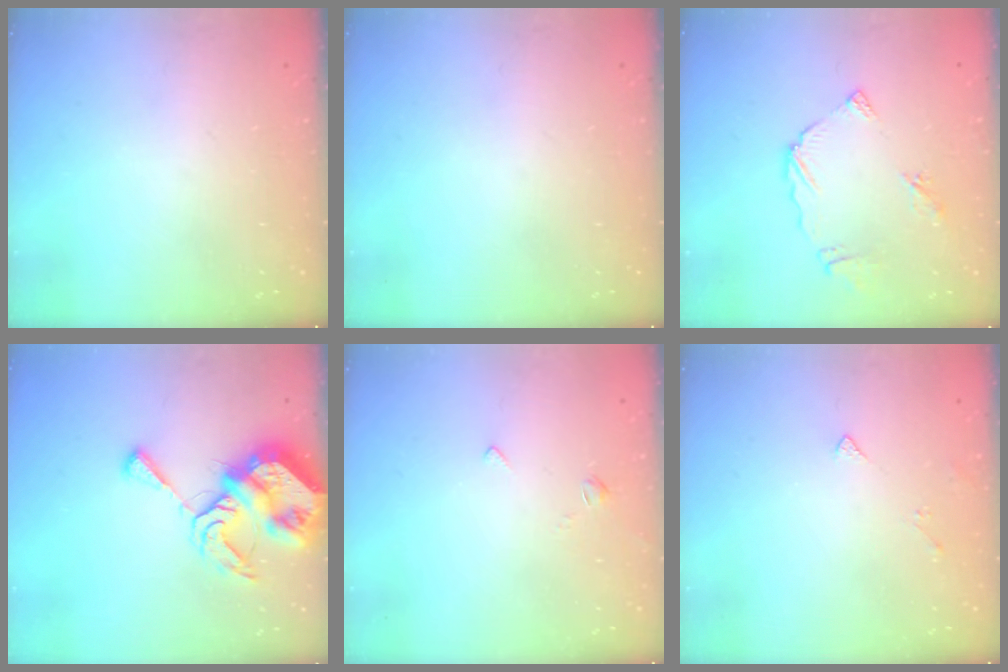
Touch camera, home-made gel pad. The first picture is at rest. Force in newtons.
{"total": 0.0}
{"total": 8.2, "press": 8.1, "slide": 0.9}
{"total": 13.6, "press": 13.5, "slide": 1.6}
{"total": 2.2, "press": 2.2, "slide": 0.5}
{"total": 3.5, "press": 3.4, "slide": 0.7}